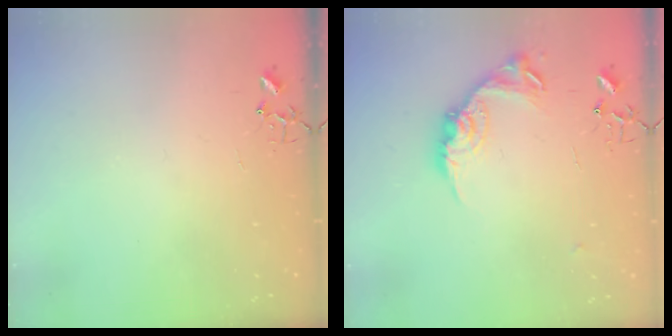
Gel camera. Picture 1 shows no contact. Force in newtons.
{"total": 13.6, "press": 13.6, "slide": 0.9}